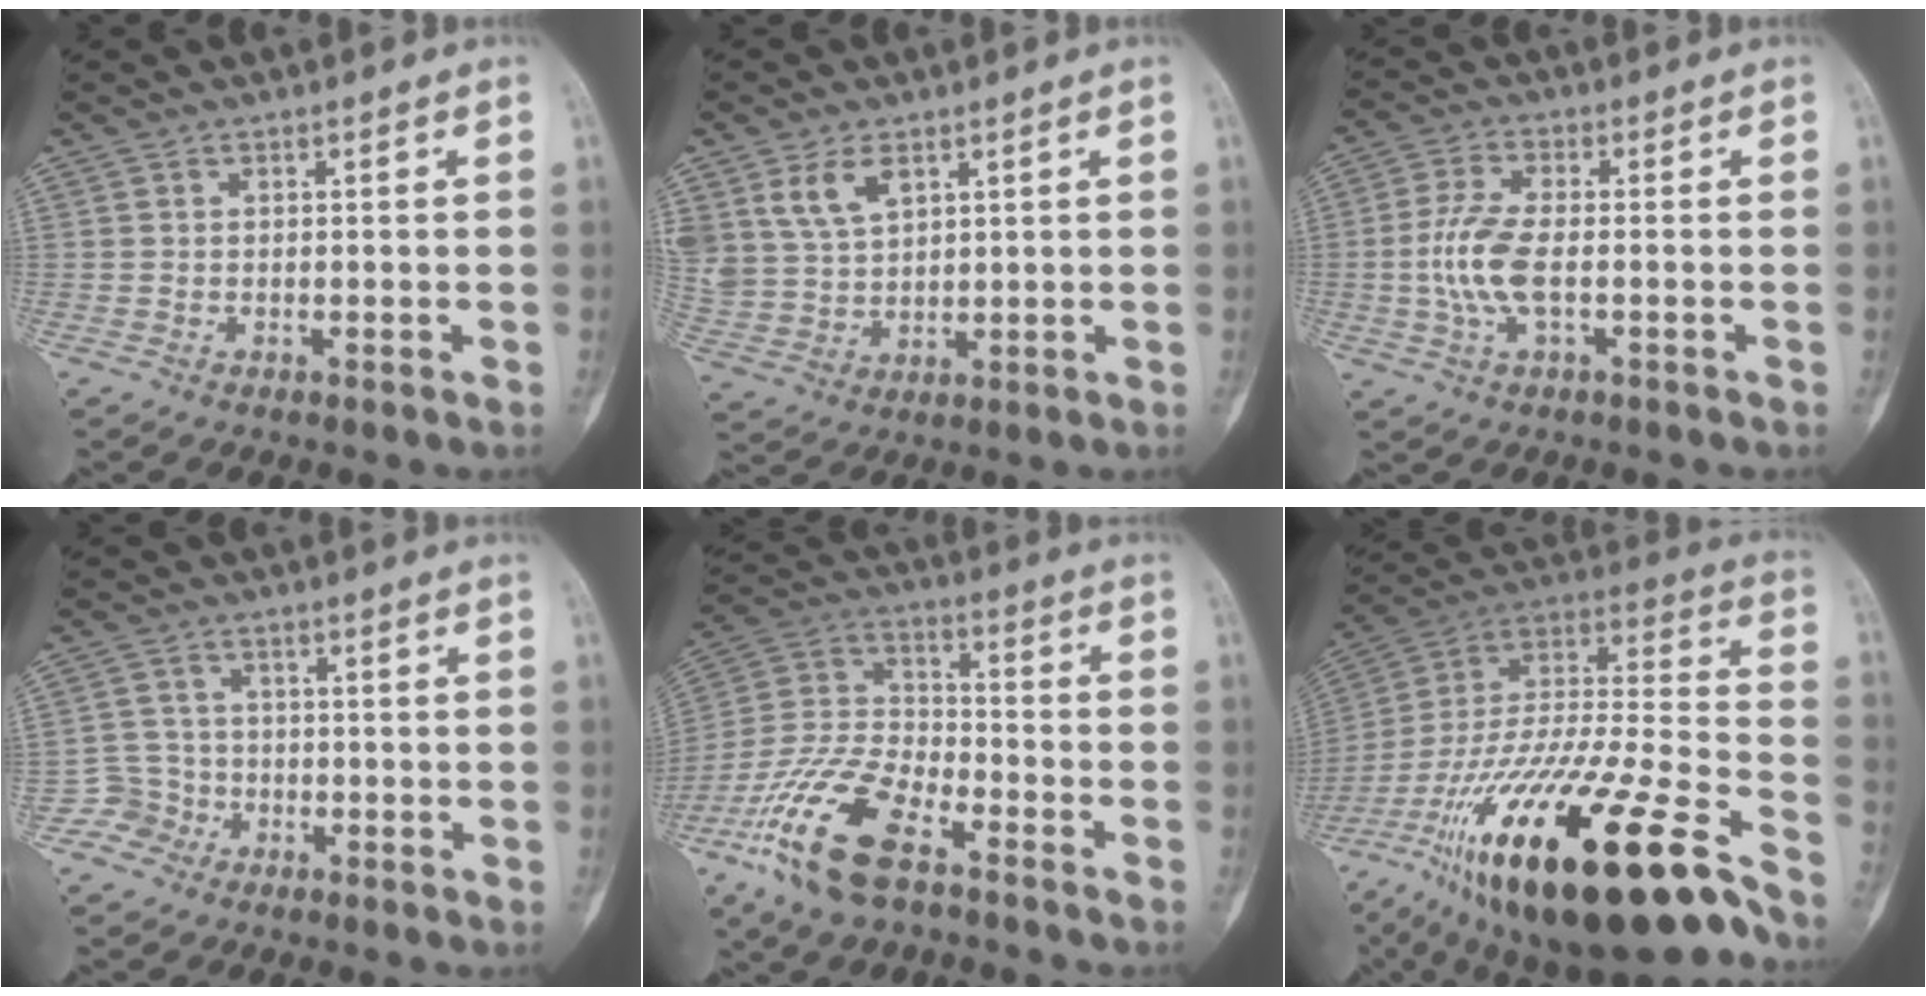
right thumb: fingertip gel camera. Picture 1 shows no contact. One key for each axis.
{"total": 8.6, "fx": 4.4, "fy": 5.2, "fz": 5.2, "tx": -0.095, "ty": -0.011, "tz": 0.101}
{"total": 8.4, "fx": -1.2, "fy": 3.5, "fz": 7.6, "tx": -0.179, "ty": 0.010, "tz": -0.022}
{"total": 4.1, "fx": -2.2, "fy": 3.4, "fz": -0.5, "tx": 0.034, "ty": 0.020, "tz": -0.046}
{"total": 17.7, "fx": -10.2, "fy": 7.6, "fz": 12.3, "tx": -0.254, "ty": 0.045, "tz": -0.203}
{"total": 38.0, "fx": -22.9, "fy": 9.7, "fz": 28.7, "tx": -0.479, "ty": 0.034, "tz": -0.390}